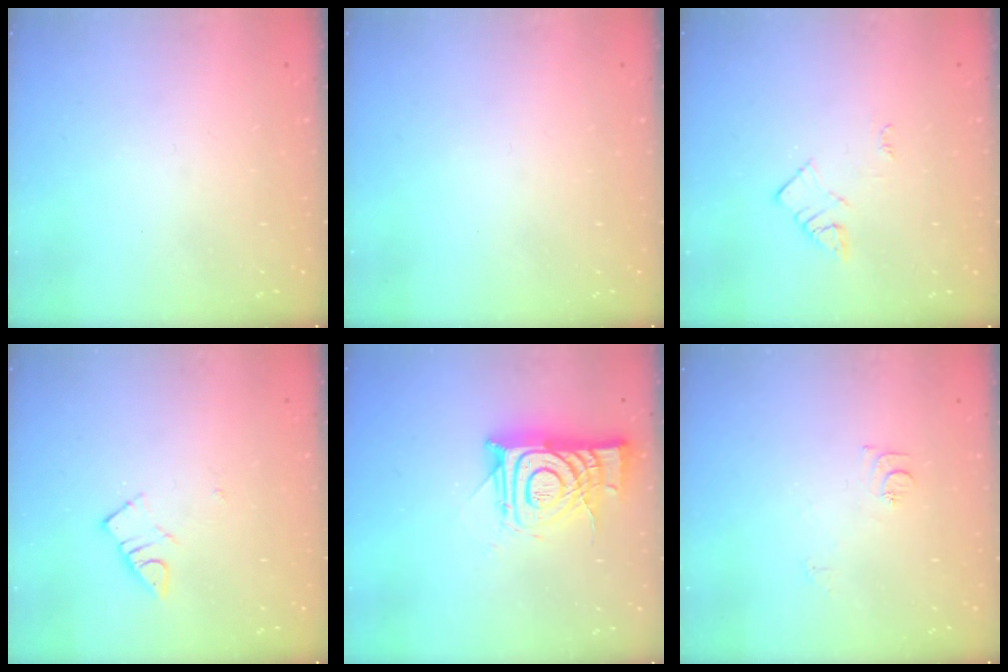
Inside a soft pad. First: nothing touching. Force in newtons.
{"total": 0.0}
{"total": 3.0, "press": 3.0, "slide": 0.4}
{"total": 2.8, "press": 2.7, "slide": 0.3}
{"total": 14.0, "press": 14.0, "slide": 1.4}
{"total": 6.7, "press": 6.7, "slide": 0.8}